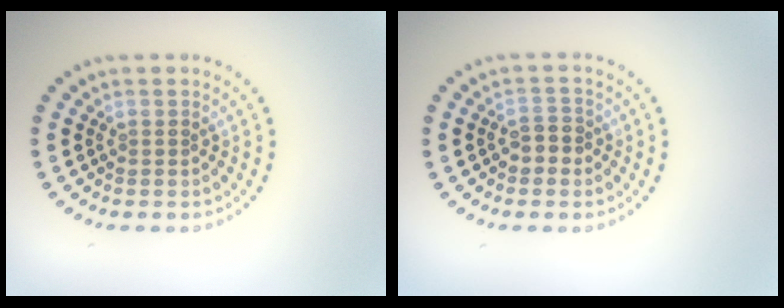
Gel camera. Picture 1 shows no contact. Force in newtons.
{"total": 1.8, "press": 1.7, "slide": 0.5}